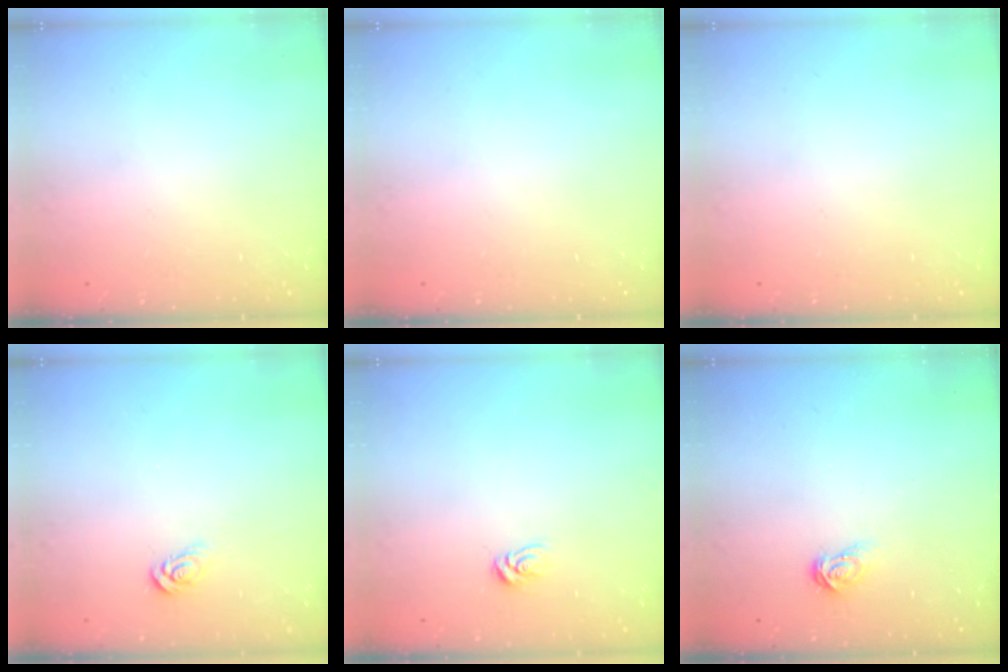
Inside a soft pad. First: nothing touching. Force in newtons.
{"total": 0.0}
{"total": 0.0}
{"total": 4.3, "press": 4.3, "slide": 0.4}
{"total": 4.8, "press": 4.8, "slide": 0.4}
{"total": 3.7, "press": 3.7, "slide": 0.2}